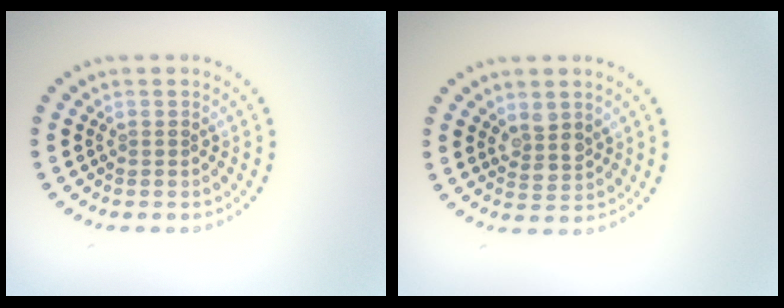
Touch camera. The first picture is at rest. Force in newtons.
{"total": 2.4, "press": 2.2, "slide": 1.1}